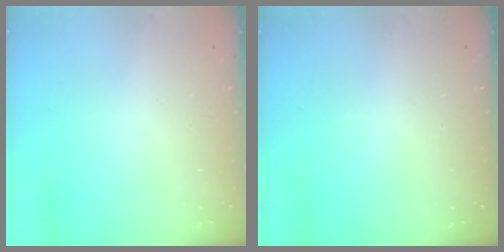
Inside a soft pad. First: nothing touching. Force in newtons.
{"total": 0.0}